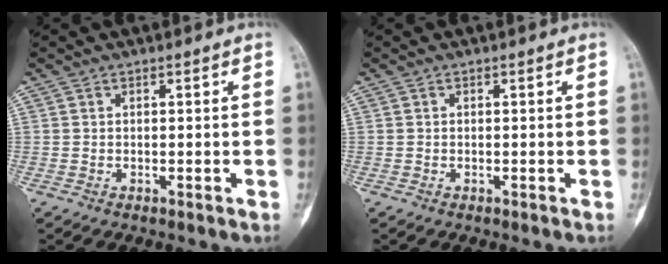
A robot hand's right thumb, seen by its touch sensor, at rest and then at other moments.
{"total": 0.0}